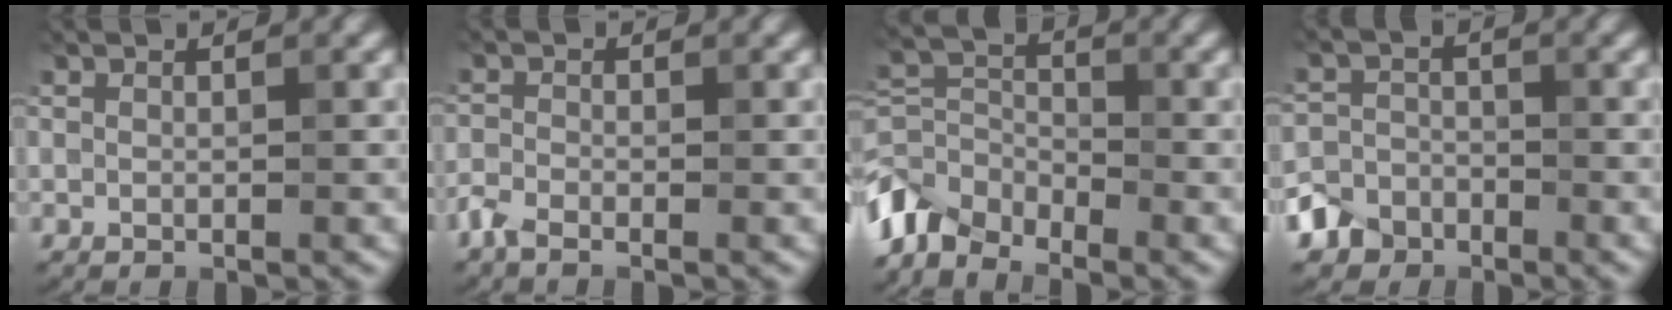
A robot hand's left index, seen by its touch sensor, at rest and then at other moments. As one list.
[{"total": 1.7, "force": [-1.4, 0.6, 0.8], "torque": [-0.021, 0.002, -0.036]}, {"total": 4.8, "force": [-4.1, 2.3, 1.2], "torque": [-0.027, 0.000, -0.094]}, {"total": 3.4, "force": [-2.5, 2.3, 0.2], "torque": [0.007, -0.002, -0.051]}]